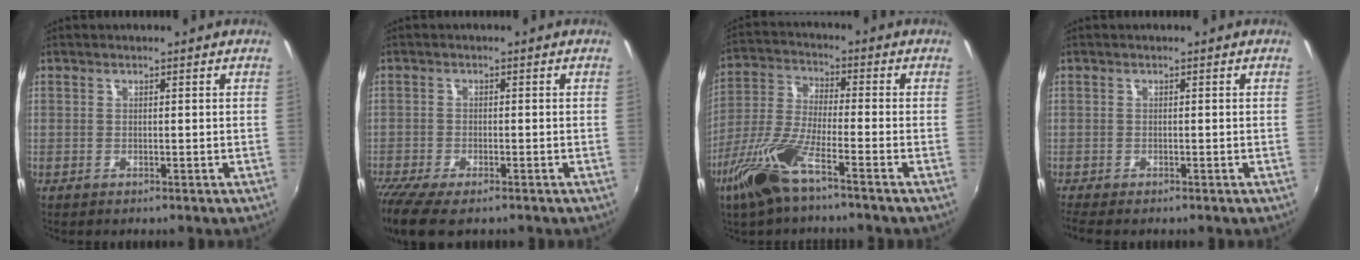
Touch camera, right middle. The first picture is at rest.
{"total": 8.6, "force": [-6.5, 2.5, 5.1], "torque": [-0.127, -0.041, -0.119]}
{"total": 11.7, "force": [-7.0, 2.0, 9.2], "torque": [-0.206, -0.015, -0.141]}
{"total": 2.8, "force": [-2.4, 0.6, 1.5], "torque": [-0.030, -0.018, -0.038]}